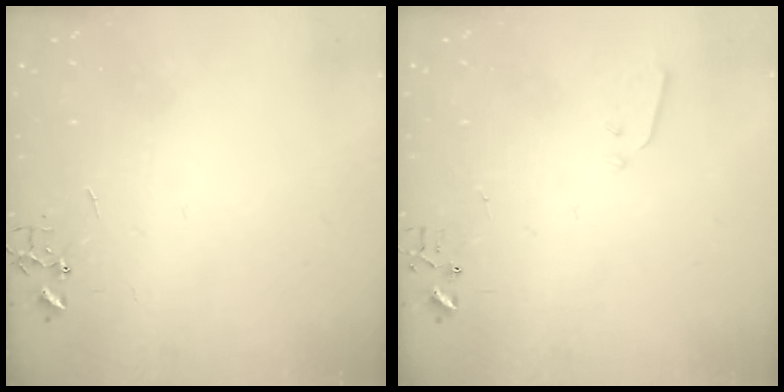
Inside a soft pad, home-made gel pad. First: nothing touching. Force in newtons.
{"total": 3.0, "press": 2.9, "slide": 0.7}